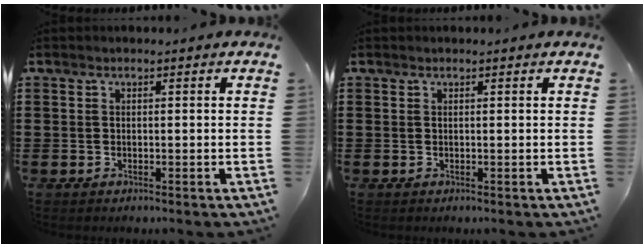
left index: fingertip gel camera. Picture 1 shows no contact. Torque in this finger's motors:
{"motor_torque": [0.32, 0.21, -0.02, -0.01]}